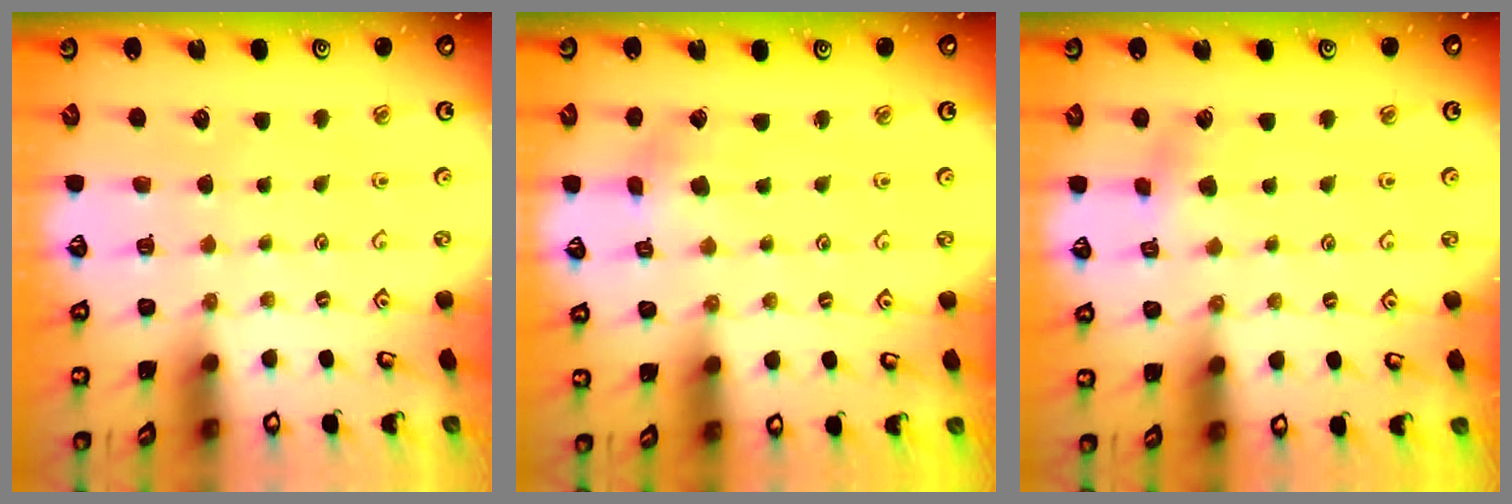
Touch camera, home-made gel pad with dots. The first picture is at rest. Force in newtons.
{"total": 2.8, "press": 2.8, "slide": 0.1}
{"total": 4.7, "press": 4.6, "slide": 0.4}